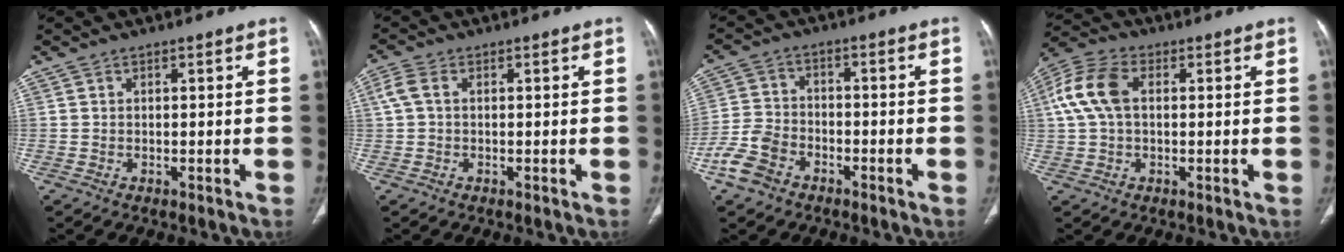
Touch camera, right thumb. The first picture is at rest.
{"total": 2.9, "force": [0.3, 1.8, 2.3], "torque": [-0.064, 0.007, 0.000]}
{"total": 7.6, "force": [-4.5, 5.1, 3.5], "torque": [-0.076, 0.023, -0.089]}
{"total": 9.3, "force": [1.1, 5.8, 7.2], "torque": [-0.164, 0.027, 0.016]}